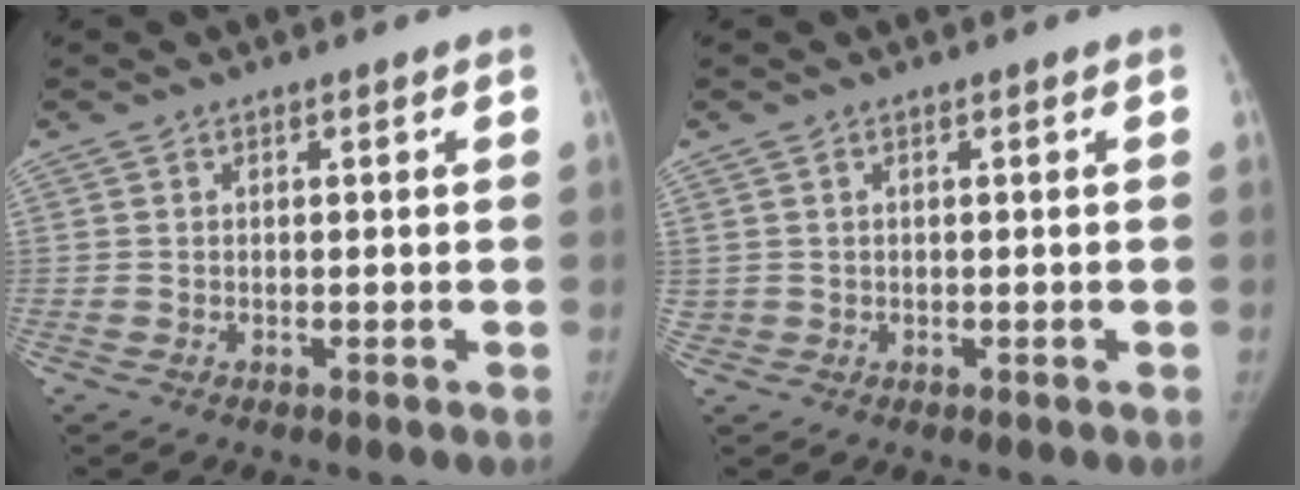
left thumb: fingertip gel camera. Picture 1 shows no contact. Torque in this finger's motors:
{"motor_torque": [-0.13, 0.39, -0.46, 0.35, -0.06]}